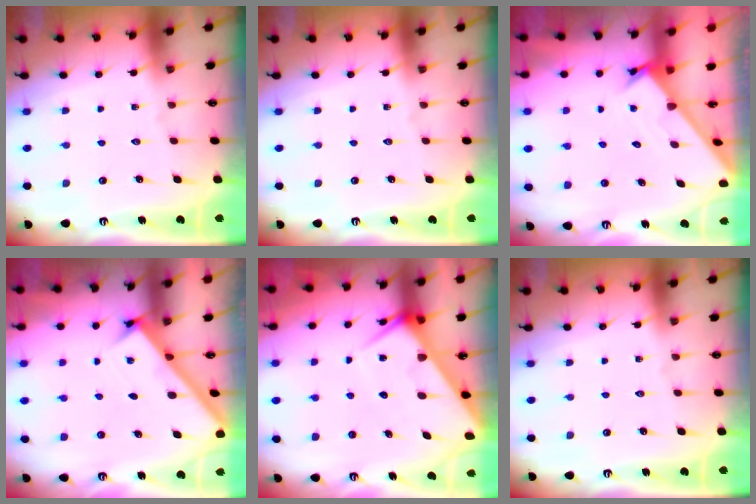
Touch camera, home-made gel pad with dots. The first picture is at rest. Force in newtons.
{"total": 0.0}
{"total": 1.6, "press": 1.6, "slide": 0.1}
{"total": 2.5, "press": 2.5, "slide": 0.3}
{"total": 5.3, "press": 5.3, "slide": 0.5}
{"total": 0.0}